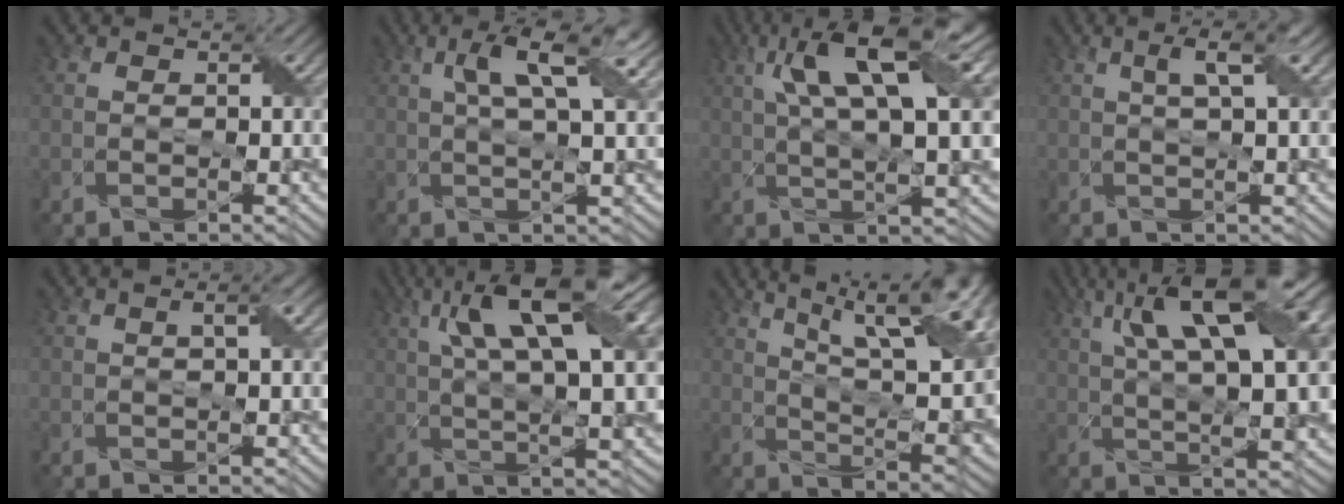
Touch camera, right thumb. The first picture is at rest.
{"total": 7.7, "force": [3.1, 1.7, 6.8], "torque": [-0.115, 0.010, 0.052]}
{"total": 13.3, "force": [4.5, 3.8, 11.9], "torque": [-0.212, 0.009, 0.080]}
{"total": 3.6, "force": [1.3, 0.5, 3.3], "torque": [-0.061, 0.007, 0.022]}
{"total": 1.4, "force": [0.3, 0.1, 1.4], "torque": [-0.022, 0.006, 0.005]}
{"total": 15.2, "force": [5.4, 4.9, 13.3], "torque": [-0.239, 0.017, 0.093]}
{"total": 17.6, "force": [7.9, 6.2, 14.5], "torque": [-0.217, 0.032, 0.118]}
{"total": 16.6, "force": [5.5, 5.8, 14.5], "torque": [-0.240, 0.030, 0.086]}